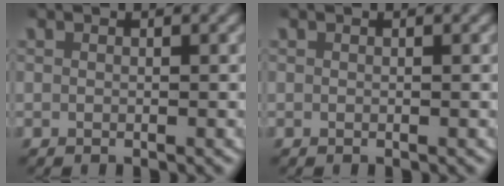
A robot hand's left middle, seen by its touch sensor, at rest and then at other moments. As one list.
[{"total": 0.0}]